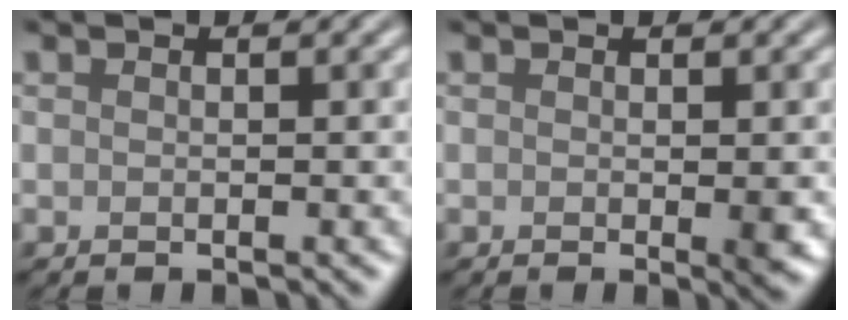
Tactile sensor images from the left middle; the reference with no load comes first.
{"total": 1.5, "force": [-0.2, 0.1, 1.5], "torque": [-0.020, -0.004, -0.001]}